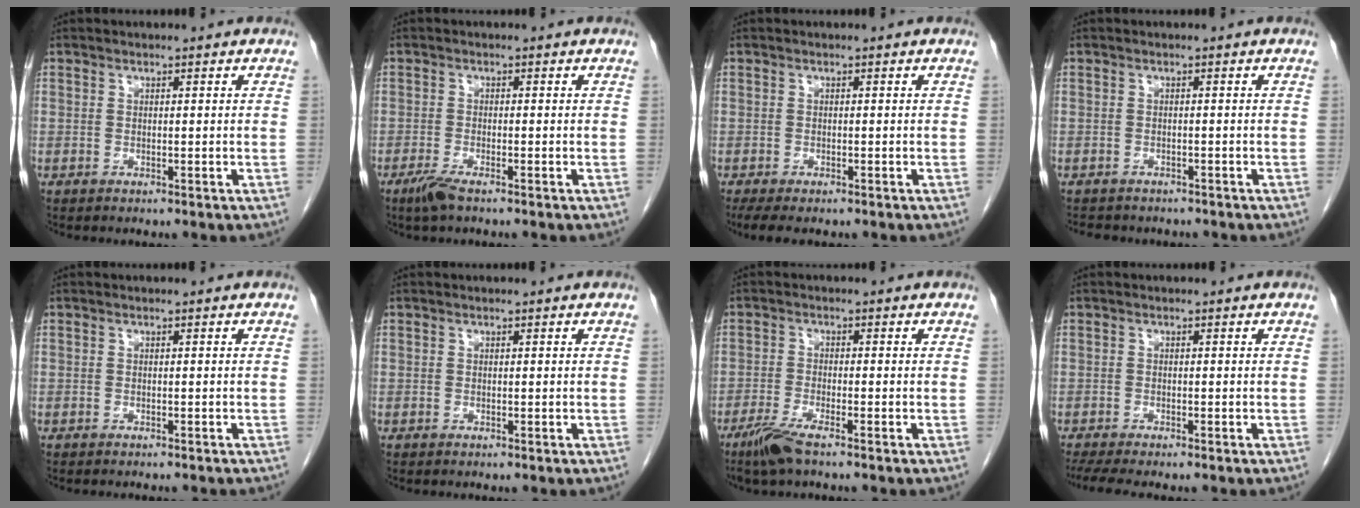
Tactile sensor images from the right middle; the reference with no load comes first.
{"total": 2.8, "force": [-2.0, 0.3, 1.9], "torque": [-0.045, -0.006, -0.040]}
{"total": 4.2, "force": [-3.2, 1.4, 2.4], "torque": [-0.041, -0.013, -0.046]}
{"total": 5.6, "force": [-4.9, 2.3, 1.7], "torque": [-0.025, -0.001, -0.059]}
{"total": 3.3, "force": [-3.1, 0.5, 1.2], "torque": [-0.017, -0.006, -0.036]}
{"total": 0.0}
{"total": 4.4, "force": [-3.1, 0.3, 3.1], "torque": [-0.071, -0.012, -0.063]}
{"total": 5.2, "force": [-4.3, 0.5, 2.8], "torque": [-0.045, -0.011, -0.070]}